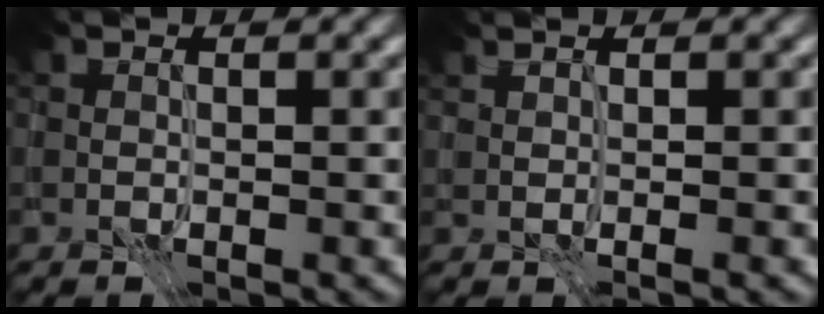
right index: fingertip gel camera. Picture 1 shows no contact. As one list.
[{"total": 2.1, "force": [1.3, 0.6, 1.6], "torque": [-0.014, 0.011, 0.002]}]